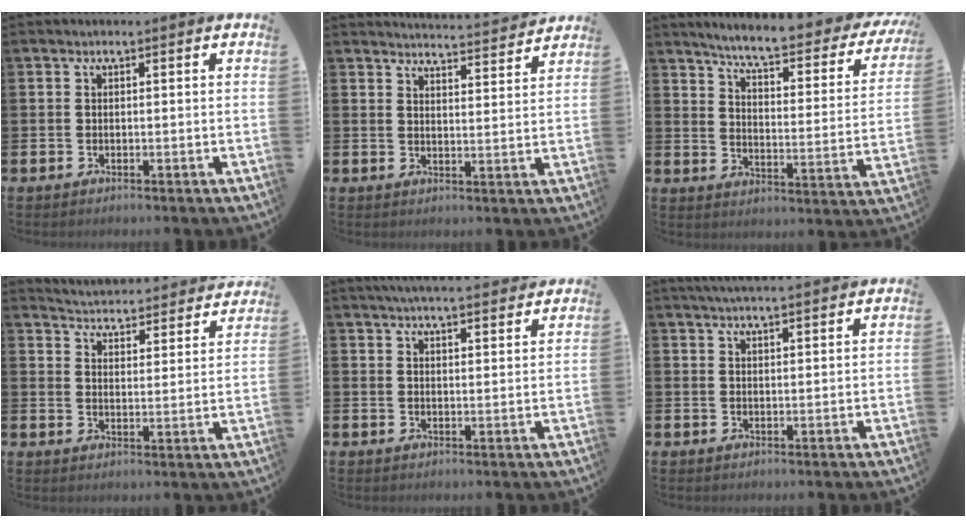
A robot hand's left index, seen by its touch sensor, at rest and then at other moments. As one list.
[{"total": 4.5, "force": [4.5, -0.2, 0.2], "torque": [-0.012, -0.034, 0.078]}, {"total": 6.5, "force": [5.8, 0.6, 2.9], "torque": [-0.075, -0.049, 0.089]}, {"total": 4.7, "force": [4.7, 0.6, 0.2], "torque": [-0.018, -0.046, 0.077]}, {"total": 4.7, "force": [4.6, 0.0, 1.0], "torque": [-0.029, -0.017, 0.083]}, {"total": 3.5, "force": [3.4, -0.1, 0.9], "torque": [-0.023, -0.009, 0.062]}]